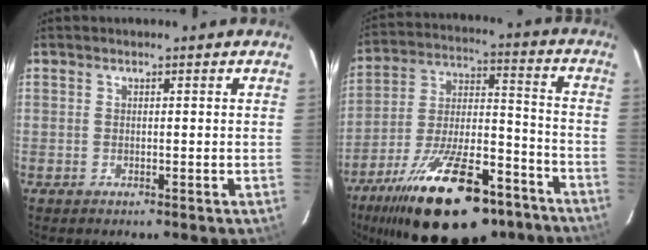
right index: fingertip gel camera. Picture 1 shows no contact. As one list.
[{"total": 28.5, "force": [-19.2, 11.1, 17.9], "torque": [-0.321, -0.010, -0.283]}]